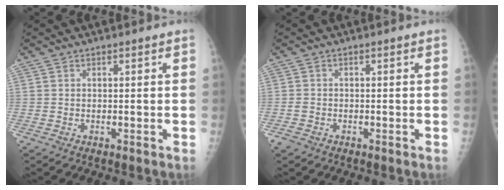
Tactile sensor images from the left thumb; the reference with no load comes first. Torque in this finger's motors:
{"motor_torque": [-0.15, 0.19, -0.11, 0.10, 0.06]}